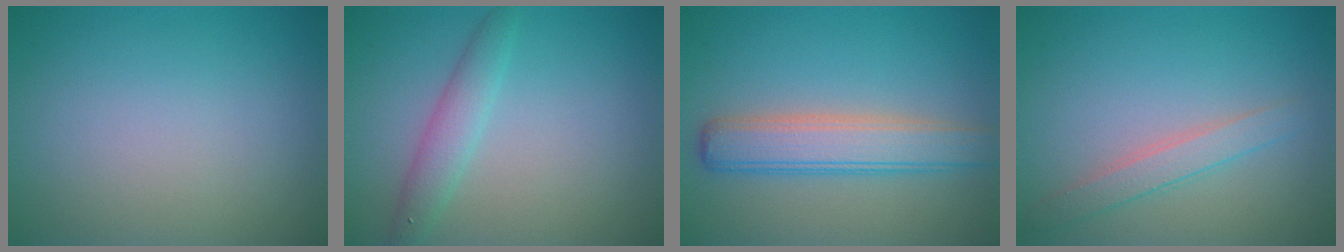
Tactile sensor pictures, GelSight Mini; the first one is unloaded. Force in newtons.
{"total": 2.5, "press": 2.5, "slide": 0.2}
{"total": 4.7, "press": 4.7, "slide": 0.3}
{"total": 2.1, "press": 2.1, "slide": 0.0}